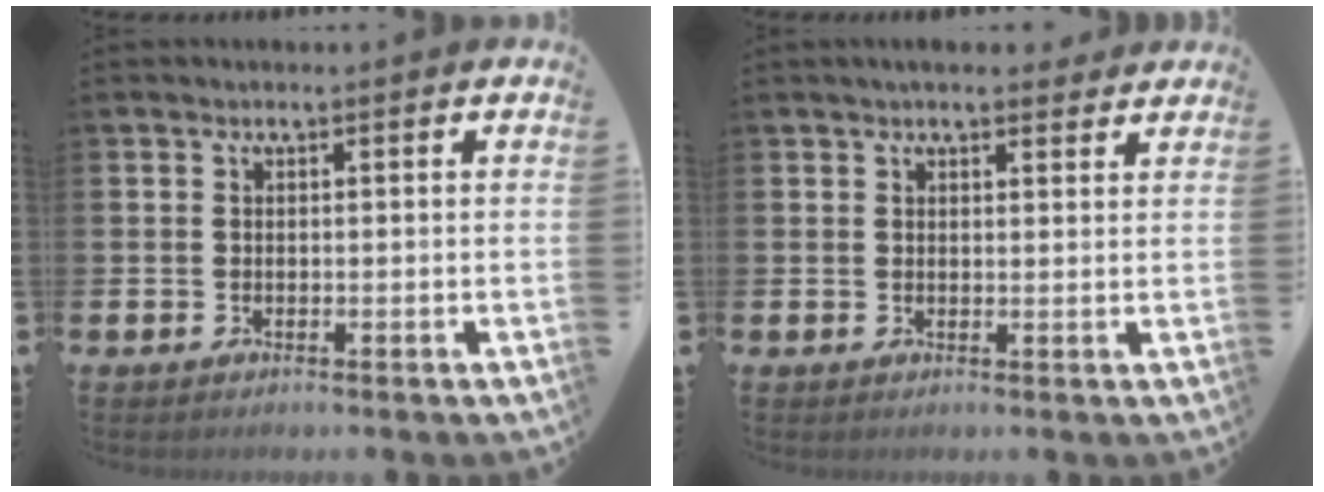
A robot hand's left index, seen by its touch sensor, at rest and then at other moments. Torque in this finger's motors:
{"motor_torque": [0.35, -0.92, 0.06, 0.01]}